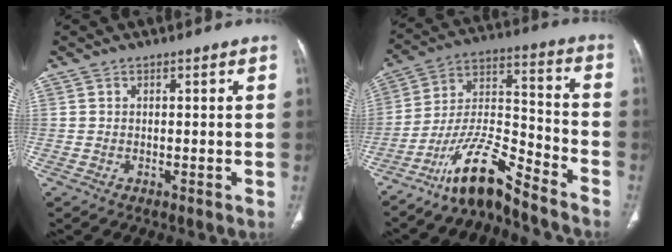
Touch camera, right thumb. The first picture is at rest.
{"total": 12.5, "force": [-10.5, 1.9, 6.4], "torque": [-0.129, 0.094, -0.199]}